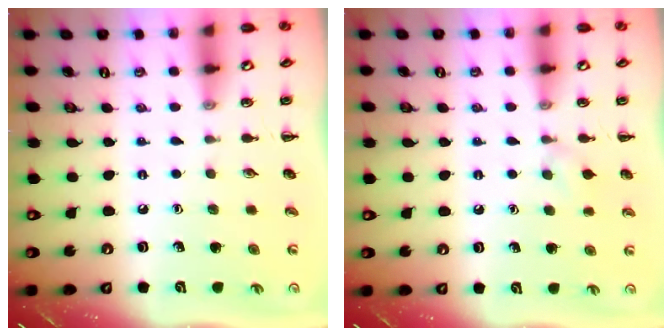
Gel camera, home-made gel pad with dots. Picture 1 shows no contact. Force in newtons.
{"total": 5.2, "press": 4.8, "slide": 1.9}